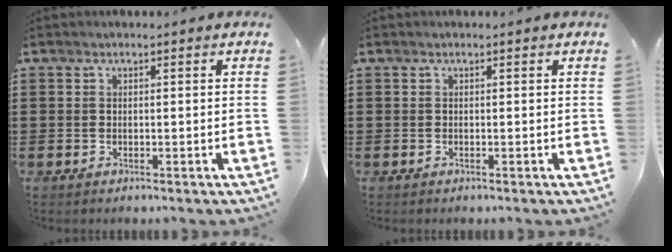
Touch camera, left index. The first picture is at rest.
{"total": 0.0}